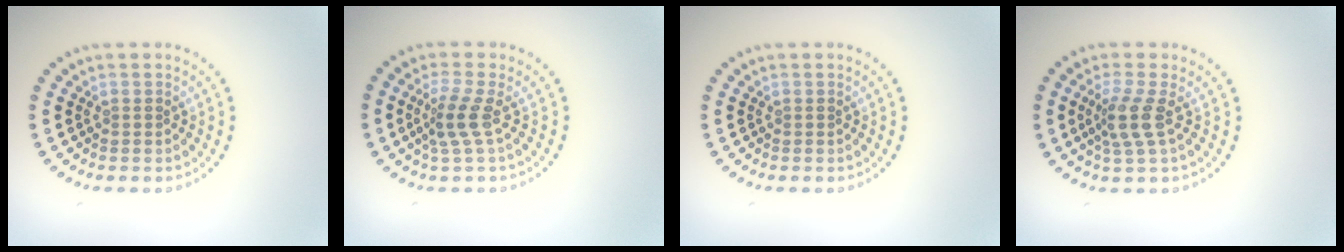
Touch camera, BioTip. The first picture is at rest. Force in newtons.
{"total": 2.4, "press": 1.8, "slide": 1.5}
{"total": 0.0}
{"total": 2.7, "press": 2.0, "slide": 1.8}